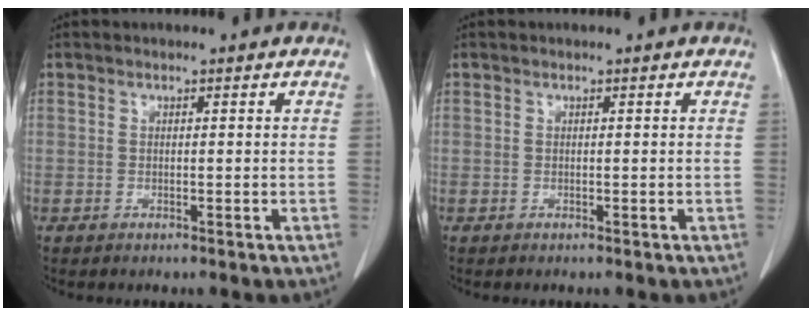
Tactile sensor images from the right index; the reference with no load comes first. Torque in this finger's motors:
{"motor_torque": [0.12, -0.07, -0.01, 0.01]}